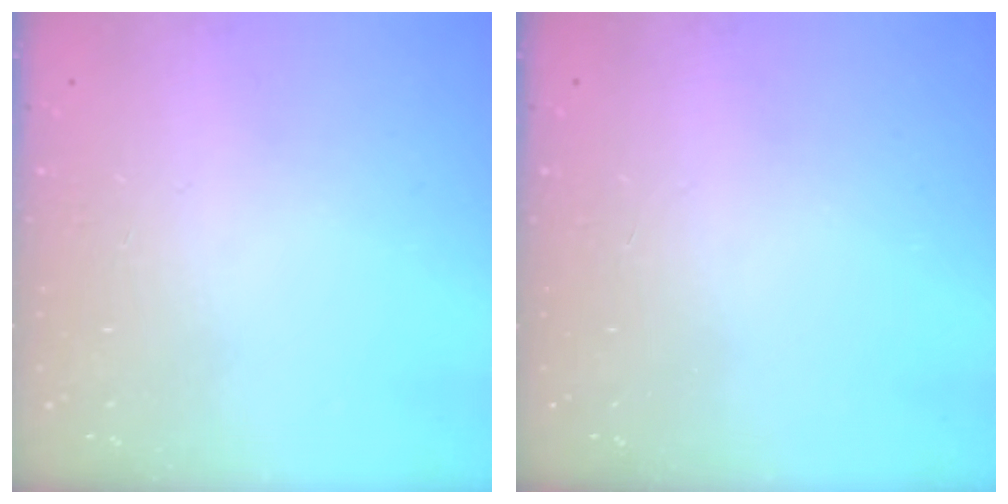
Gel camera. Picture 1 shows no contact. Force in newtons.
{"total": 0.0}